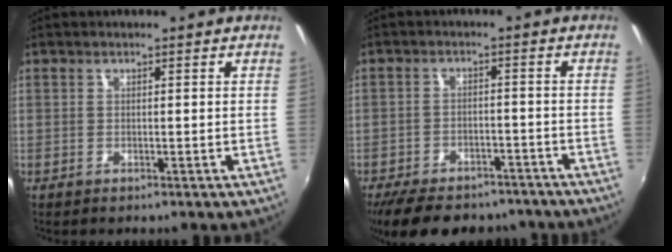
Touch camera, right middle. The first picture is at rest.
{"total": 15.4, "force": [-12.2, 6.8, 6.6], "torque": [-0.148, -0.002, -0.170]}